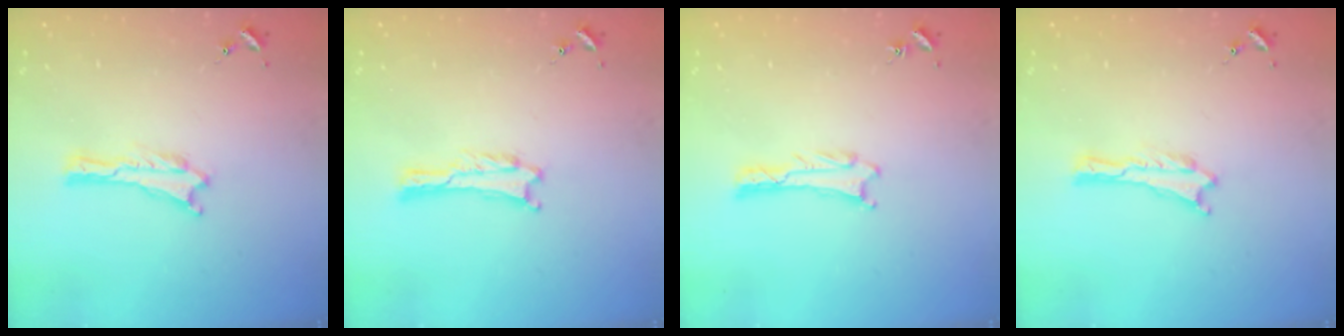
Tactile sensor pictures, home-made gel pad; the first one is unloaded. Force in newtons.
{"total": 0.5, "press": 0.5, "slide": 0.1}
{"total": 0.8, "press": 0.7, "slide": 0.1}
{"total": 0.0}